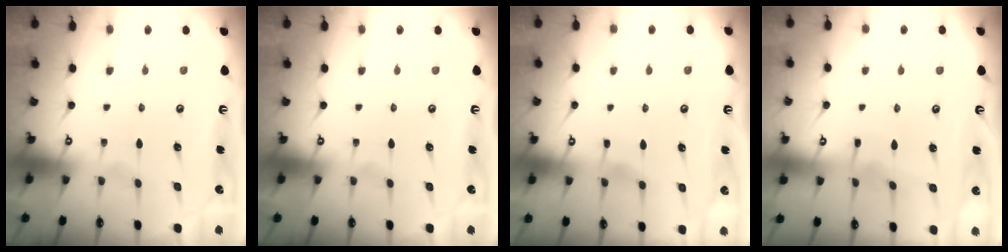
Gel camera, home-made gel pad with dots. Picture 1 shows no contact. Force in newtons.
{"total": 0.0}
{"total": 2.6, "press": 2.5, "slide": 0.4}
{"total": 3.2, "press": 3.2, "slide": 0.4}